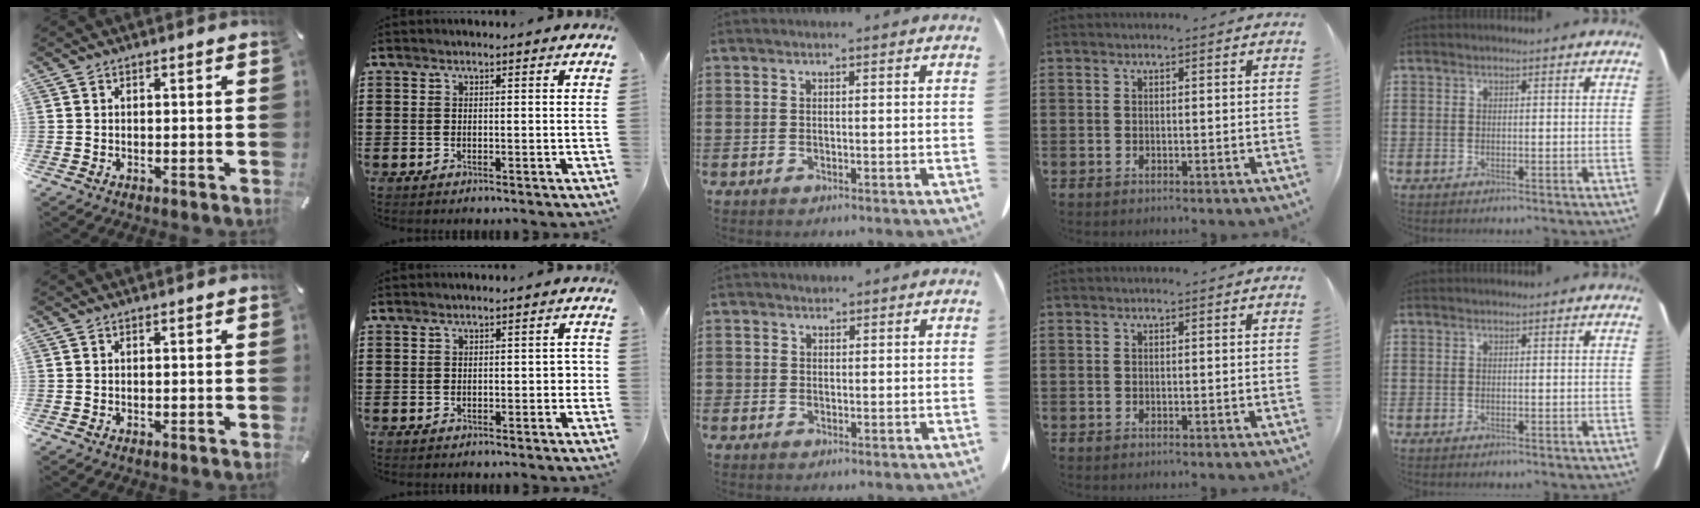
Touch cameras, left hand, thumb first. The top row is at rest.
{"index": {"total": 1.6, "force": [-0.5, 0.6, 1.5], "torque": [-0.026, 0.002, -0.010]}, "middle": {"total": 0.8, "force": [0.4, 0.7, 0.0], "torque": [-0.004, 0.002, 0.008]}}